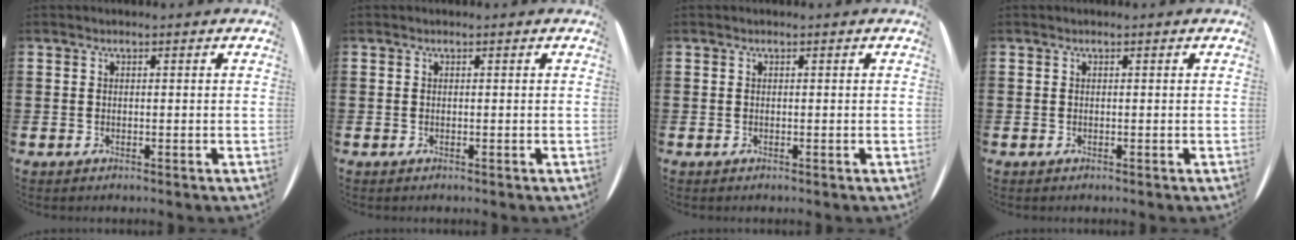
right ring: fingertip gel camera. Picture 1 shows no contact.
{"total": 0.0}
{"total": 0.0}
{"total": 0.0}